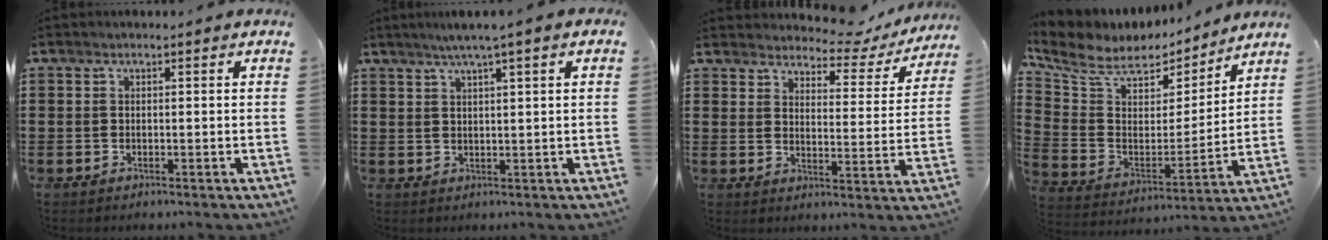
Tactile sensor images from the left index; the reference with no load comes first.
{"total": 2.9, "force": [1.6, -0.2, 2.4], "torque": [-0.049, 0.001, 0.026]}
{"total": 4.8, "force": [4.5, 1.1, 1.2], "torque": [-0.034, -0.032, 0.072]}
{"total": 8.5, "force": [6.9, 3.9, 3.0], "torque": [-0.098, -0.042, 0.122]}